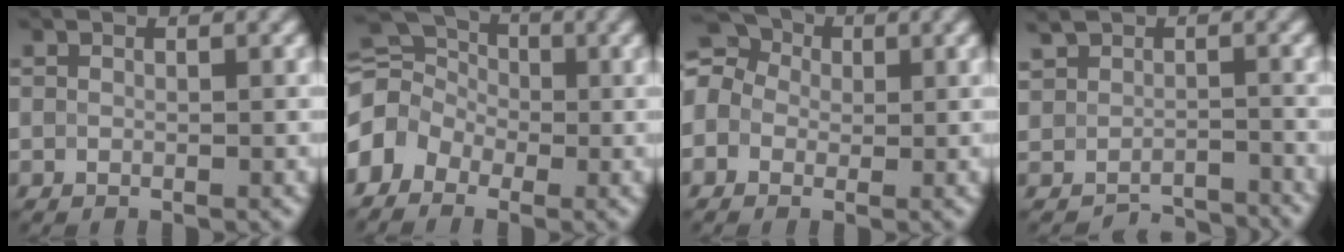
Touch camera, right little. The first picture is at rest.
{"total": 5.5, "force": [-1.6, 4.0, 3.4], "torque": [-0.065, 0.021, -0.041]}
{"total": 6.9, "force": [1.2, 5.7, 3.7], "torque": [-0.068, 0.041, -0.024]}
{"total": 3.2, "force": [-2.2, 2.1, 0.8], "torque": [0.001, -0.008, -0.042]}